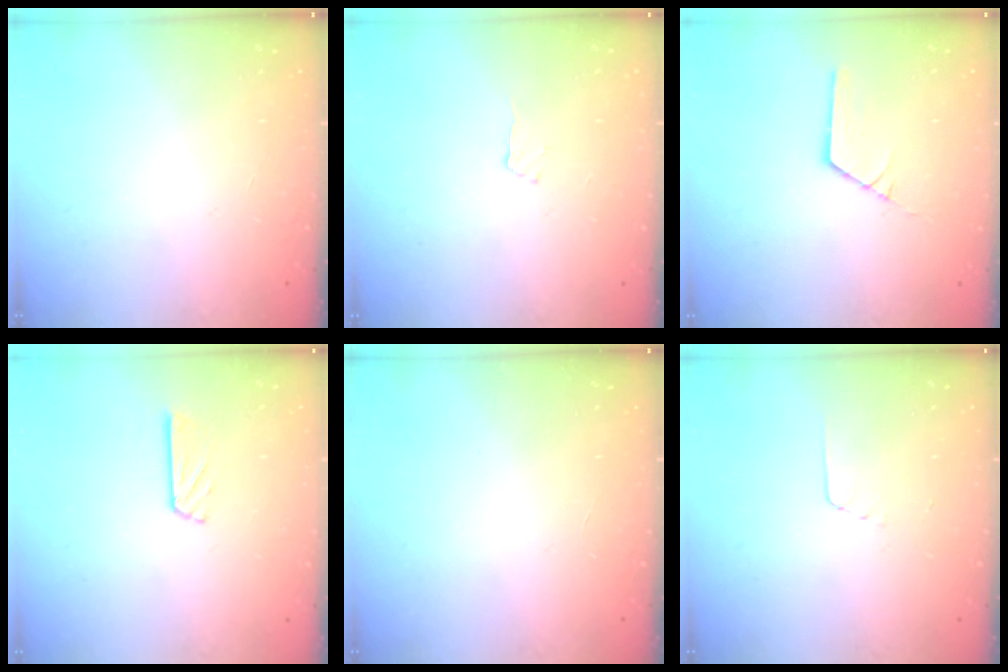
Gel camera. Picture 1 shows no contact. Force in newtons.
{"total": 3.9, "press": 3.8, "slide": 0.5}
{"total": 1.8, "press": 1.8, "slide": 0.0}
{"total": 5.7, "press": 5.7, "slide": 0.2}
{"total": 0.0}
{"total": 2.7, "press": 2.7, "slide": 0.2}